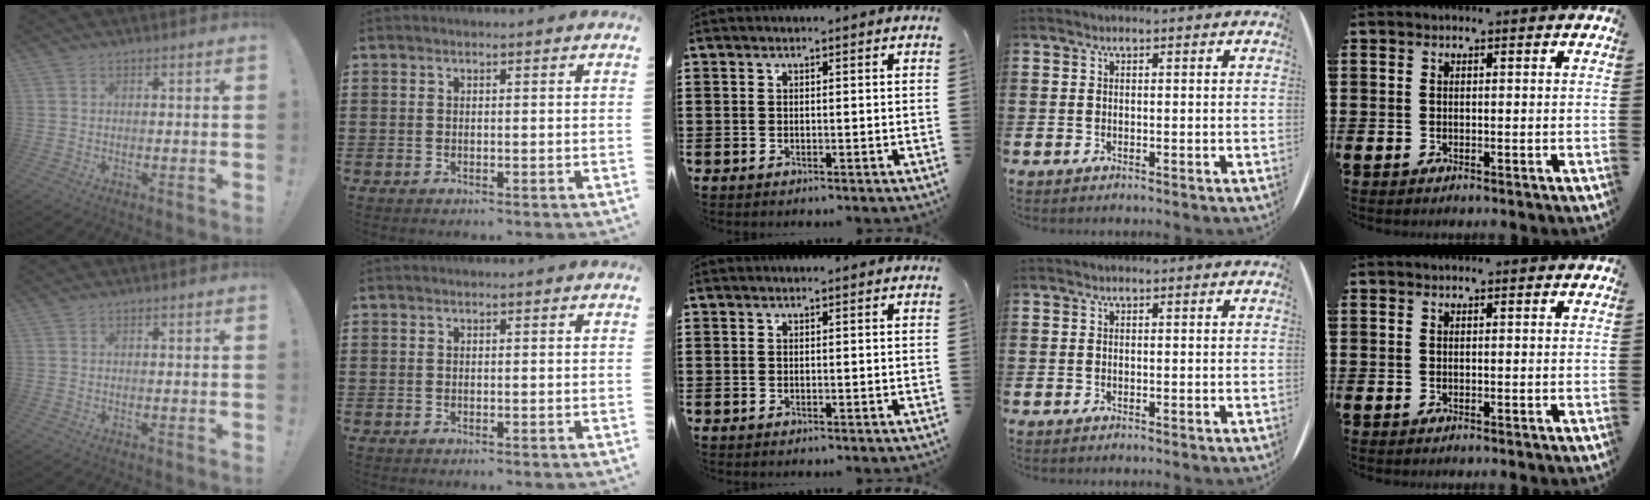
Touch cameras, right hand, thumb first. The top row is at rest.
{}